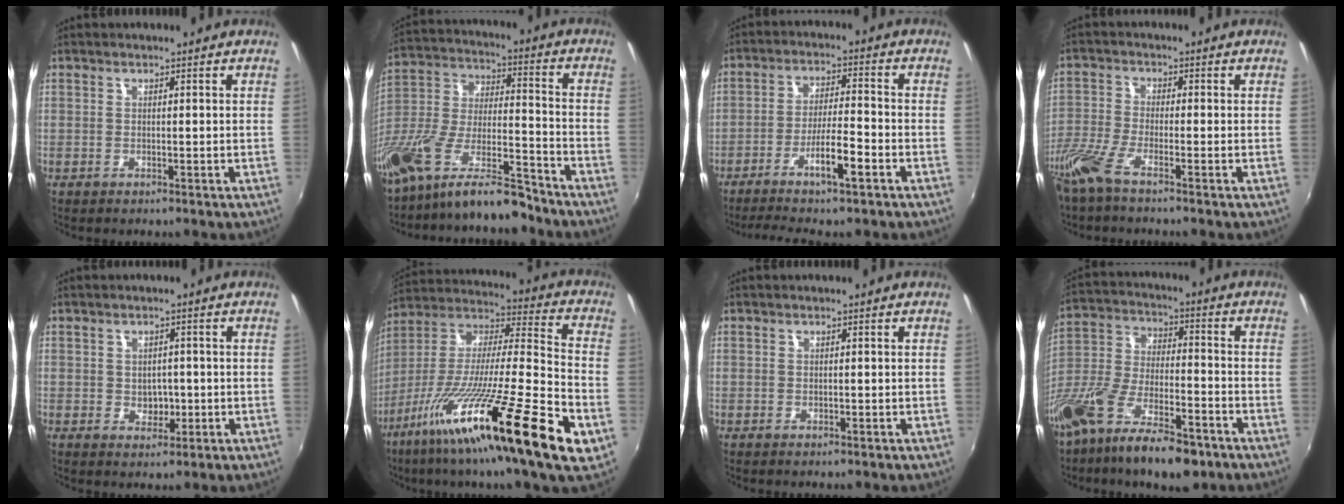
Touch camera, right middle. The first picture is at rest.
{"total": 16.4, "force": [-12.7, 3.8, 9.8], "torque": [-0.202, -0.013, -0.234]}
{"total": 8.1, "force": [-5.0, 0.2, 6.3], "torque": [-0.135, -0.001, -0.089]}
{"total": 6.6, "force": [-4.9, 0.8, 4.4], "torque": [-0.109, -0.018, -0.104]}
{"total": 2.8, "force": [-0.2, 2.4, 1.4], "torque": [-0.019, 0.003, 0.002]}
{"total": 28.2, "force": [-13.7, 2.2, 24.5], "torque": [-0.395, -0.051, -0.240]}
{"total": 0.0}
{"total": 17.6, "force": [-11.1, 6.2, 12.1], "torque": [-0.249, -0.031, -0.203]}